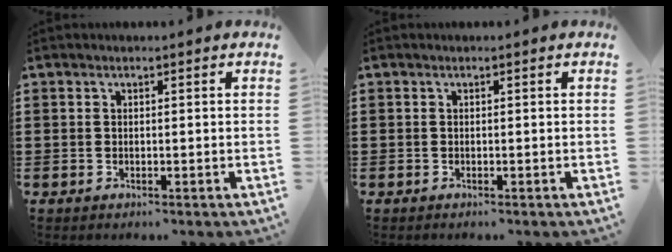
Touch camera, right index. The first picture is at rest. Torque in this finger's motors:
{"motor_torque": [-0.12, 0.13, 0.00, 0.00]}